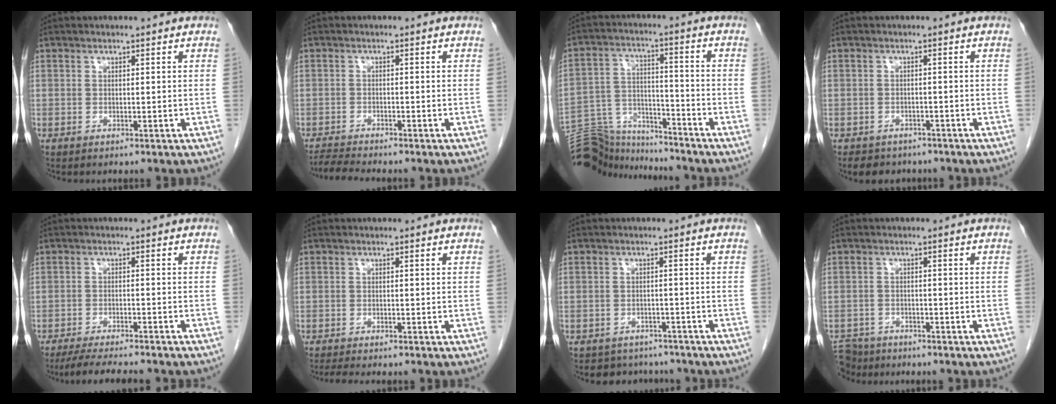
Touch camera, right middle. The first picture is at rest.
{"total": 3.3, "force": [-3.1, -0.7, 0.7], "torque": [-0.015, -0.017, -0.057]}
{"total": 11.5, "force": [-11.4, 1.4, 0.1], "torque": [-0.010, 0.033, -0.202]}
{"total": 4.4, "force": [-3.6, 2.6, 0.6], "torque": [-0.008, 0.005, -0.048]}
{"total": 9.1, "force": [-7.9, 0.7, 4.4], "torque": [-0.065, -0.018, -0.119]}
{"total": 2.9, "force": [-2.6, 0.2, 1.4], "torque": [-0.023, -0.008, -0.040]}
{"total": 5.4, "force": [-4.8, 2.5, 0.0], "torque": [0.008, 0.015, -0.060]}
{"total": 5.4, "force": [-4.7, 2.6, 0.1], "torque": [-0.004, -0.002, -0.081]}